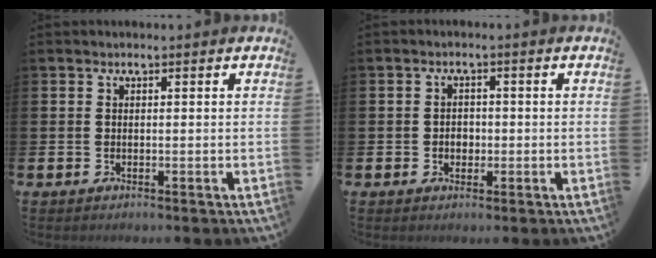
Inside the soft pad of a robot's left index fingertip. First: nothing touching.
{"total": 1.9, "force": [-0.3, 1.6, 0.9], "torque": [-0.012, 0.005, -0.010]}